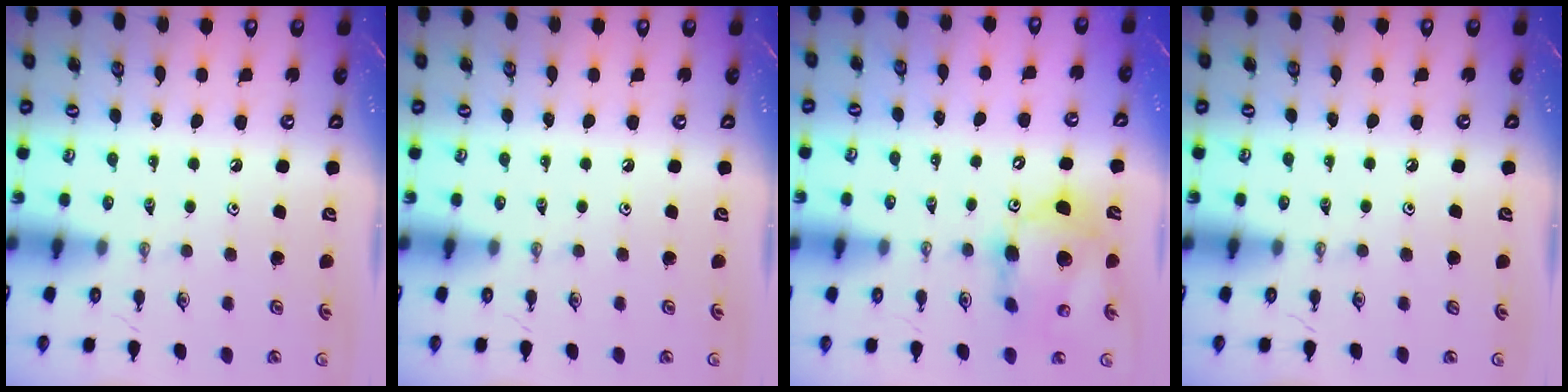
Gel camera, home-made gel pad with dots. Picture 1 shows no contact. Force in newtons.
{"total": 0.0}
{"total": 13.7, "press": 13.4, "slide": 2.6}
{"total": 1.4, "press": 0.2, "slide": 1.4}